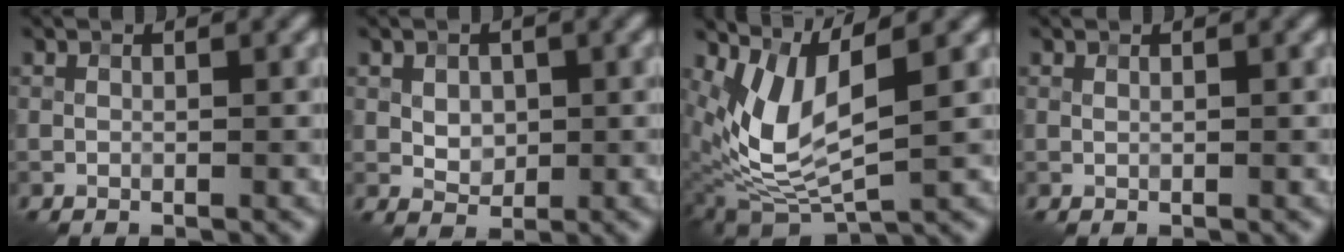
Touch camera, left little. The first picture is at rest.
{"total": 2.0, "force": [0.3, 1.5, 1.3], "torque": [-0.022, -0.001, 0.008]}
{"total": 7.0, "force": [2.0, 2.9, 6.0], "torque": [-0.137, -0.017, 0.044]}
{"total": 0.0}